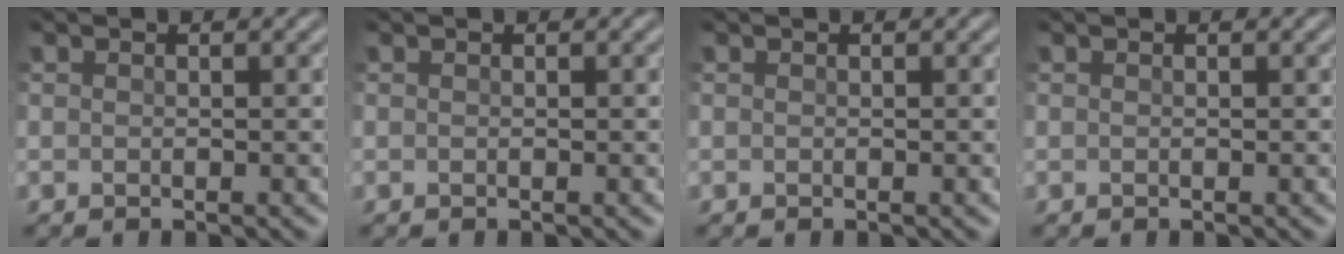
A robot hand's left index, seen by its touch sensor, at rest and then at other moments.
{"total": 0.0}
{"total": 0.0}
{"total": 0.0}